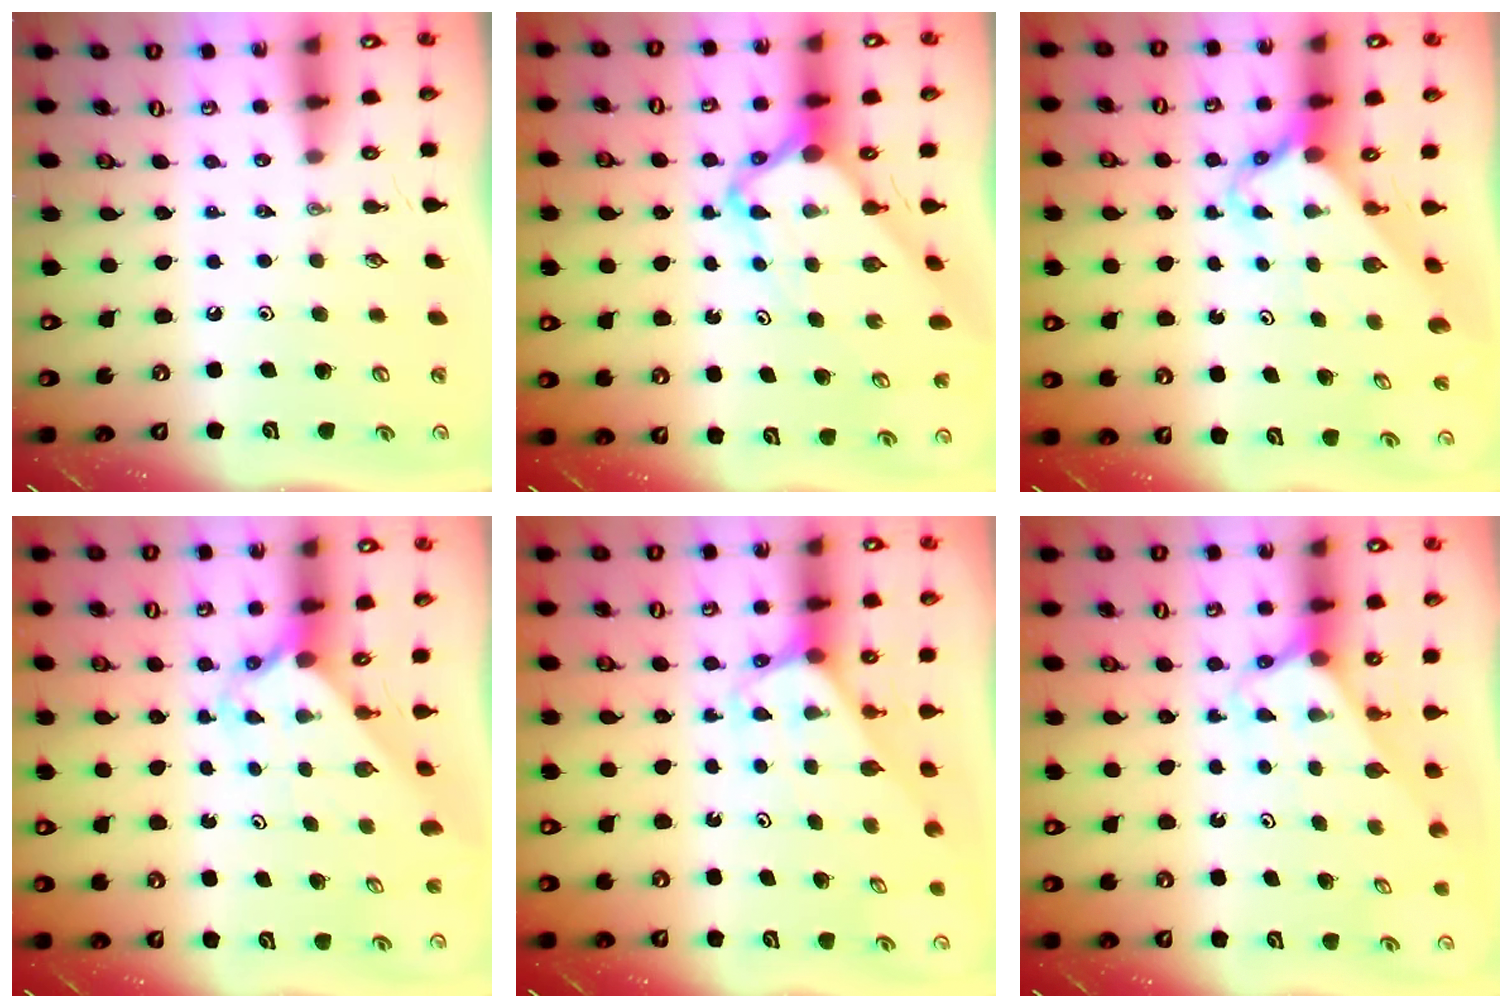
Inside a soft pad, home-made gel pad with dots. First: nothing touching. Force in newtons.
{"total": 6.0, "press": 6.0, "slide": 0.5}
{"total": 2.8, "press": 2.8, "slide": 0.2}
{"total": 2.3, "press": 2.3, "slide": 0.3}
{"total": 2.6, "press": 2.6, "slide": 0.1}
{"total": 2.6, "press": 2.6, "slide": 0.2}